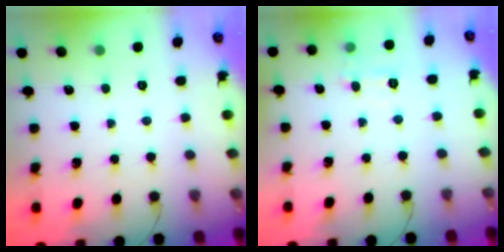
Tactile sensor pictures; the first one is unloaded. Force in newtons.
{"total": 5.0, "press": 4.8, "slide": 1.5}